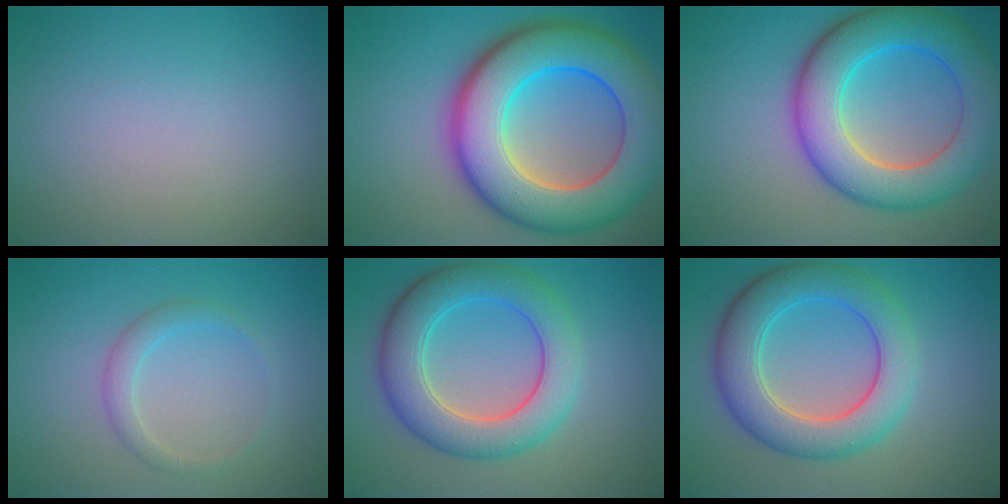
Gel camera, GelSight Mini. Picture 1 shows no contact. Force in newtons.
{"total": 13.4, "press": 13.4, "slide": 0.4}
{"total": 9.5, "press": 9.5, "slide": 0.4}
{"total": 1.8, "press": 1.8, "slide": 0.0}
{"total": 7.3, "press": 7.3, "slide": 0.3}
{"total": 7.3, "press": 7.3, "slide": 0.3}